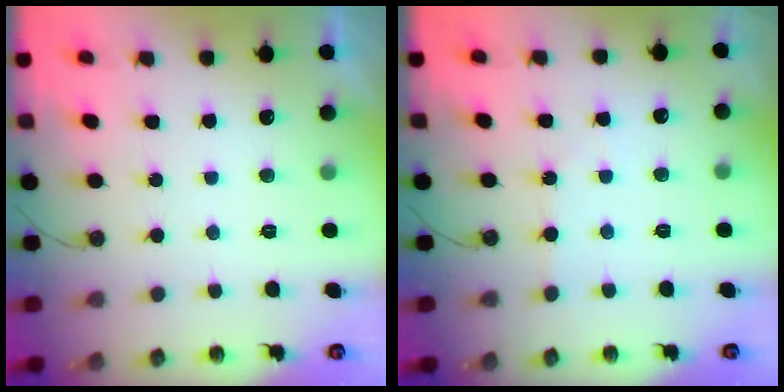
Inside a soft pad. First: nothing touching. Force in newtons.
{"total": 2.6, "press": 2.6, "slide": 0.3}